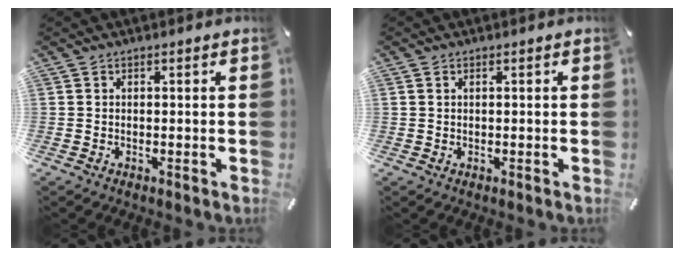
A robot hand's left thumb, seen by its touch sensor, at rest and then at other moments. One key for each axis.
{"total": 0.6, "fx": 0.2, "fy": 0.4, "fz": 0.4, "tx": -0.008, "ty": 0.004, "tz": 0.003}